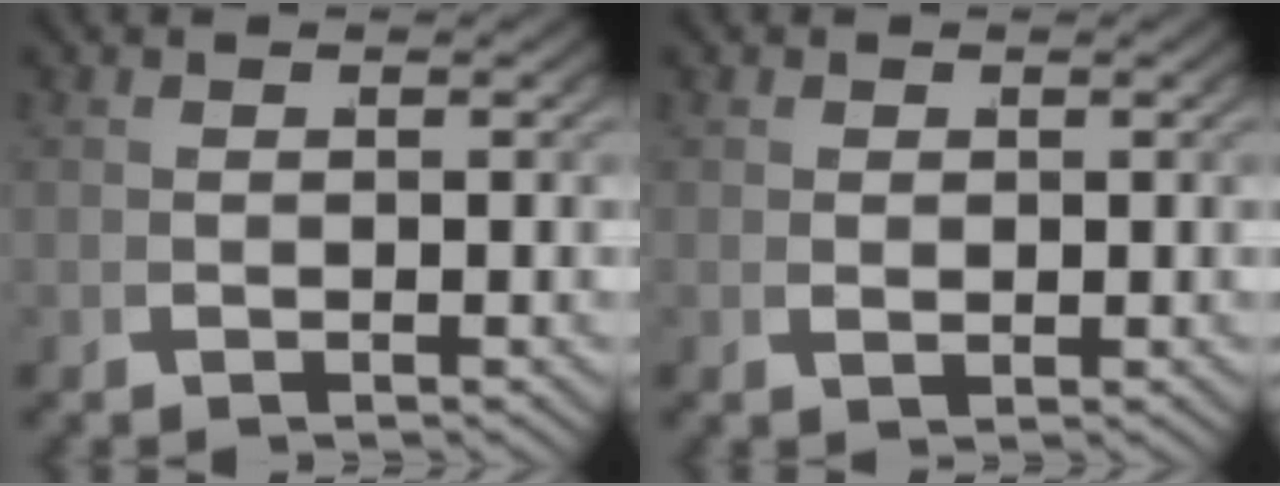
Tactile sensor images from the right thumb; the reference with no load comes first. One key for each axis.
{"total": 0.8, "fx": 0.3, "fy": 0.7, "fz": 0.3, "tx": -0.003, "ty": -0.008, "tz": 0.013}